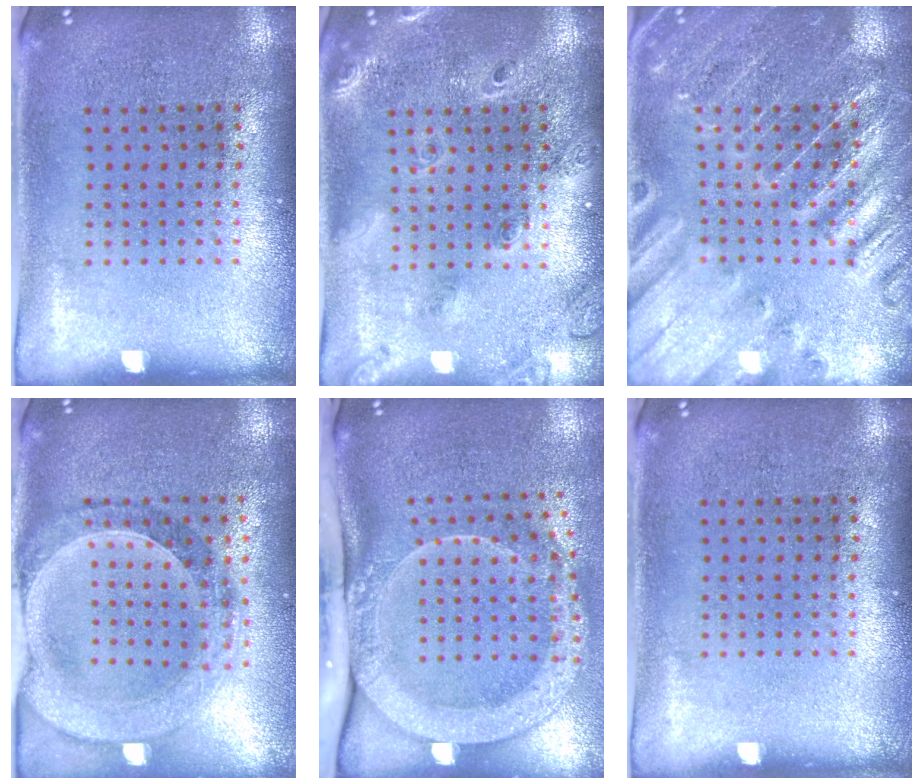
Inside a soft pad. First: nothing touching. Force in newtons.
{"total": 1.9, "press": 1.7, "slide": 0.8}
{"total": 3.0, "press": 3.0, "slide": 0.3}
{"total": 1.5, "press": 1.4, "slide": 0.4}
{"total": 3.1, "press": 2.2, "slide": 2.1}
{"total": 0.0}